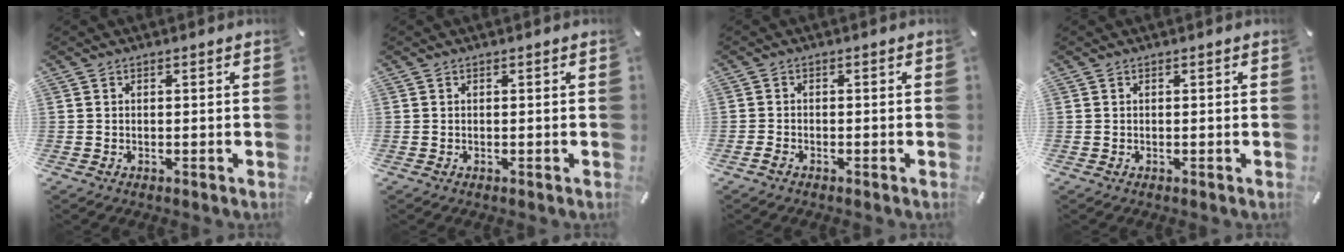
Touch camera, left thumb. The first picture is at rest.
{"total": 0.0}
{"total": 1.4, "force": [-1.1, 0.6, 0.6], "torque": [-0.012, 0.002, -0.021]}
{"total": 0.0}